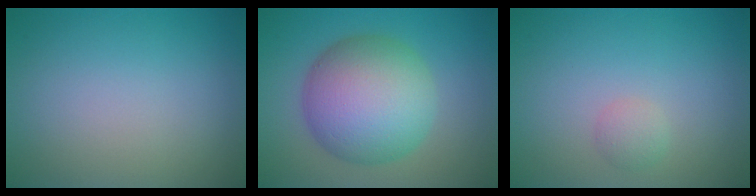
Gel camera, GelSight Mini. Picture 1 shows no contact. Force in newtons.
{"total": 9.8, "press": 9.8, "slide": 0.3}
{"total": 1.1, "press": 1.1, "slide": 0.1}